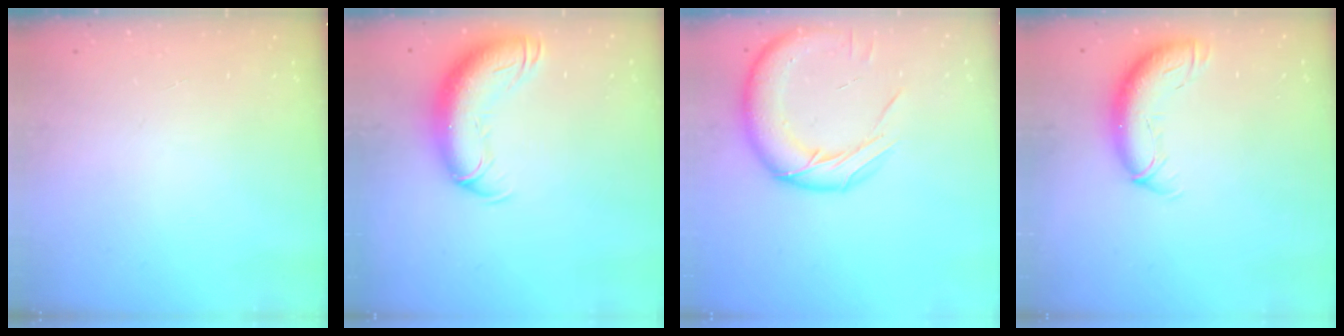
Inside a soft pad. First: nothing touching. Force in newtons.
{"total": 15.2, "press": 14.8, "slide": 3.6}
{"total": 16.0, "press": 15.9, "slide": 1.9}
{"total": 11.5, "press": 11.2, "slide": 2.8}